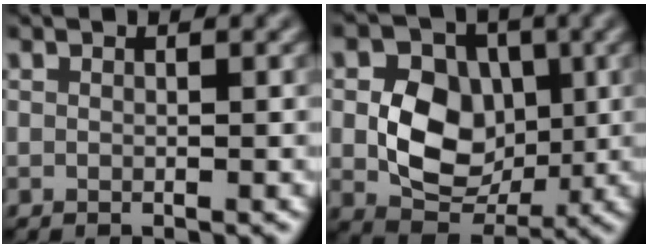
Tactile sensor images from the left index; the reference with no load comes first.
{"total": 7.3, "force": [-0.1, 5.6, 4.6], "torque": [-0.075, 0.000, -0.005]}